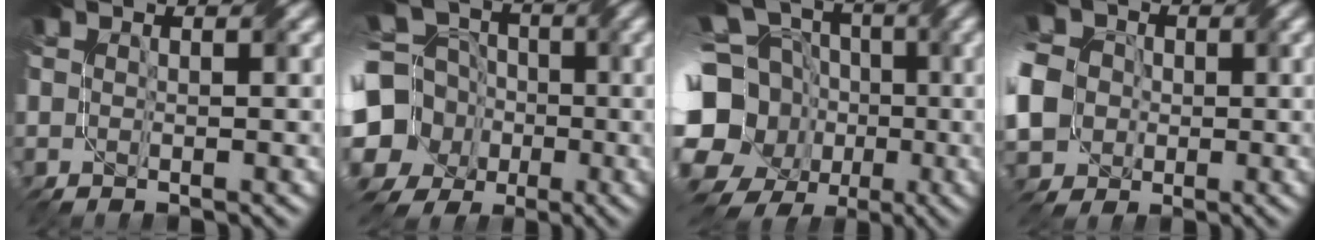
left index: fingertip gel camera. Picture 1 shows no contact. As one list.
[{"total": 14.7, "force": [-1.8, 13.5, 5.5], "torque": [-0.170, 0.000, -0.066]}, {"total": 17.7, "force": [-2.1, 15.8, 7.7], "torque": [-0.198, 0.009, -0.066]}, {"total": 10.6, "force": [-1.0, 9.4, 4.8], "torque": [-0.130, -0.005, -0.044]}]